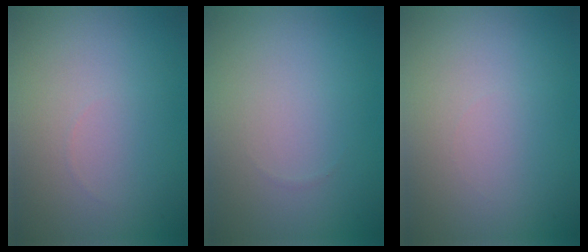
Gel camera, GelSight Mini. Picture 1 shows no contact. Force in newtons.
{"total": 0.0}
{"total": 0.0}